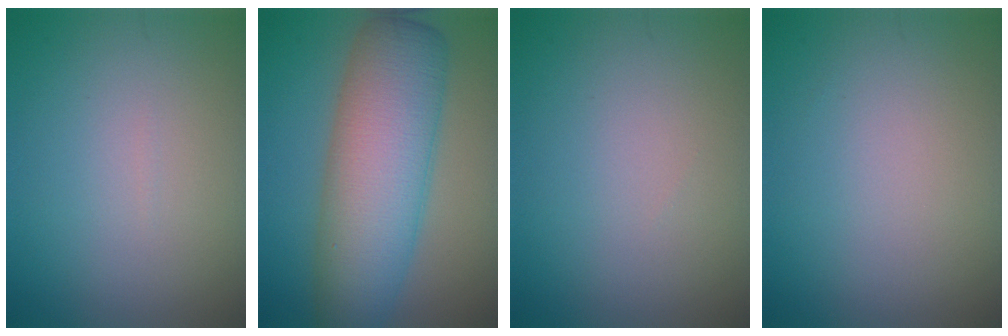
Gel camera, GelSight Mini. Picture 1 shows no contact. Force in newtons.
{"total": 10.2, "press": 10.2, "slide": 0.3}
{"total": 0.0}
{"total": 0.0}